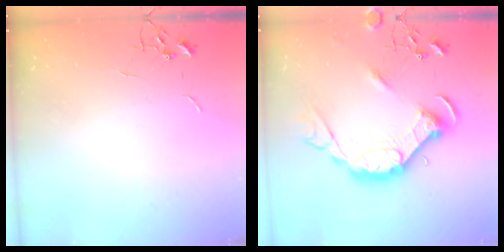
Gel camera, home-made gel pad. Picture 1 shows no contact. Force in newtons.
{"total": 19.1, "press": 19.0, "slide": 1.7}